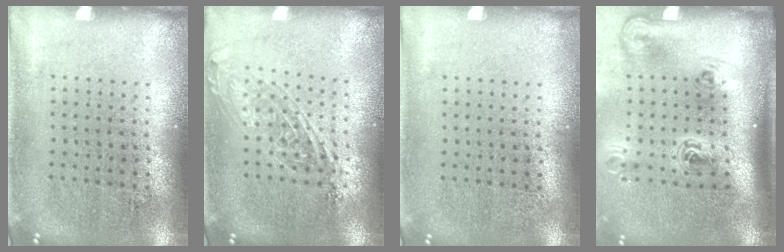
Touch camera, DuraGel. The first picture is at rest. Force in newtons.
{"total": 1.5, "press": 1.2, "slide": 0.9}
{"total": 0.0}
{"total": 2.3, "press": 1.4, "slide": 1.8}